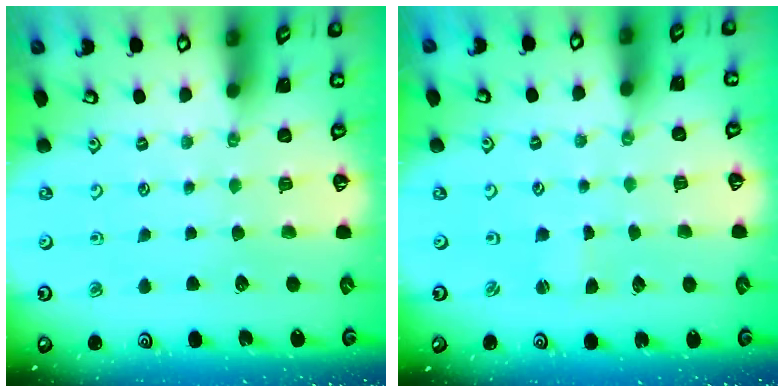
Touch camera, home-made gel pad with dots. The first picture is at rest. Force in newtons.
{"total": 0.0}